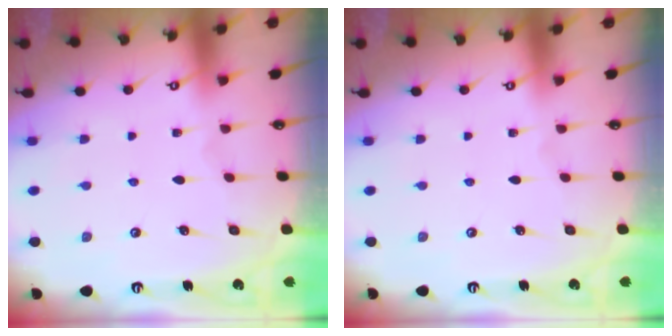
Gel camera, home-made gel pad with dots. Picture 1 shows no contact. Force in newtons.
{"total": 0.0}